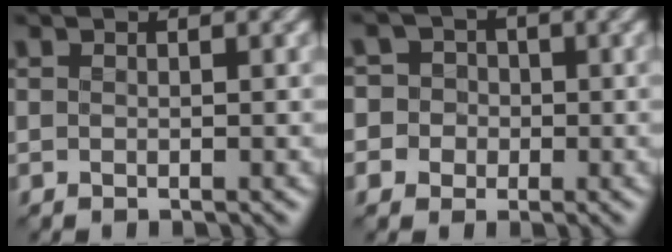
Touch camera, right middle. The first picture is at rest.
{"total": 5.8, "force": [-0.4, 5.6, 1.5], "torque": [-0.015, 0.032, -0.037]}